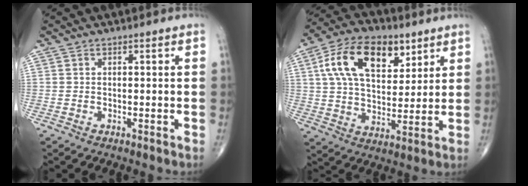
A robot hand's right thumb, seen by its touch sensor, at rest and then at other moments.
{"total": 17.2, "force": [7.2, 9.7, 12.2], "torque": [-0.184, -0.012, 0.126]}